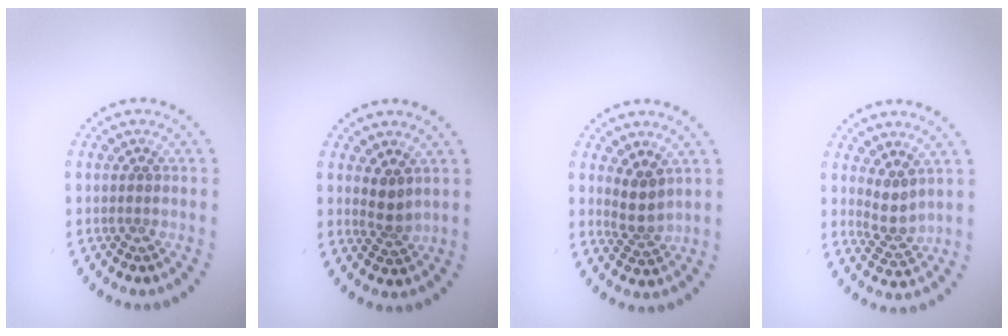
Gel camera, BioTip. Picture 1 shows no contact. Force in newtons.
{"total": 1.7, "press": 1.3, "slide": 1.0}
{"total": 2.4, "press": 2.0, "slide": 1.4}
{"total": 2.1, "press": 1.6, "slide": 1.4}